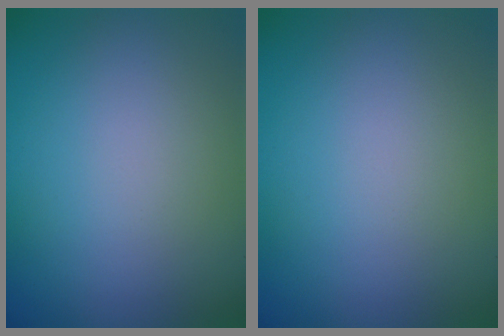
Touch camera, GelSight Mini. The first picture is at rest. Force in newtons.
{"total": 0.0}